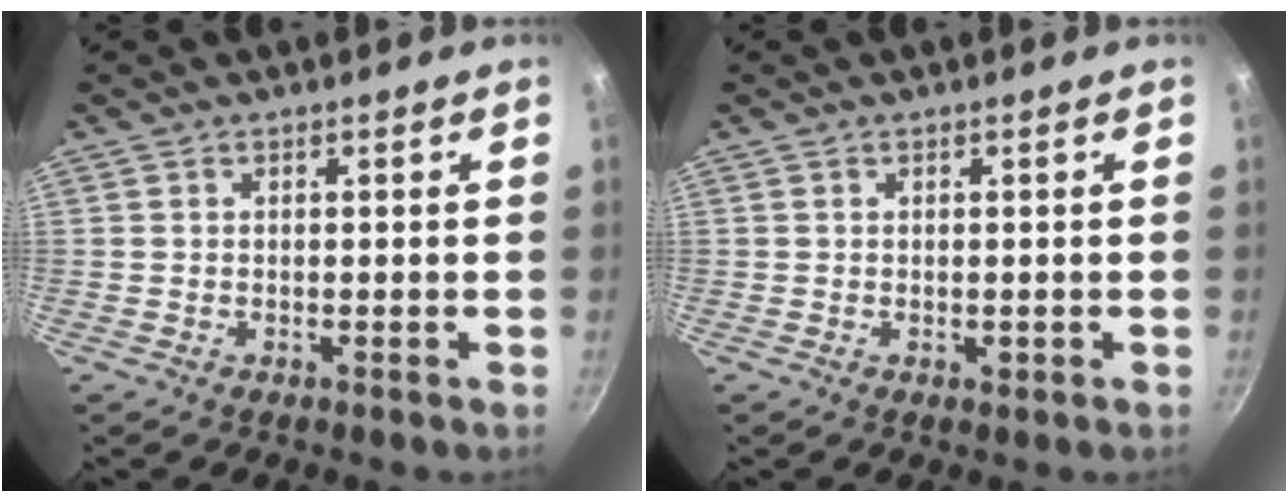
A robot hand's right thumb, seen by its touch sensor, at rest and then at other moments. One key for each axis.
{"total": 0.7, "fx": -0.1, "fy": 0.4, "fz": 0.6, "tx": -0.007, "ty": 0.000, "tz": -0.001}